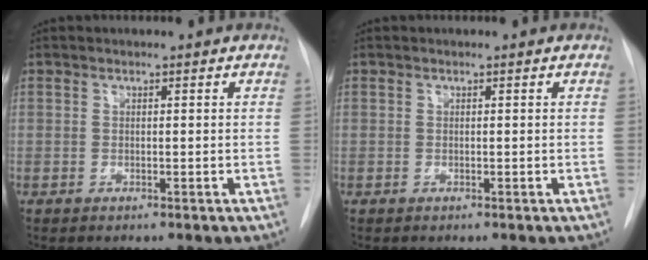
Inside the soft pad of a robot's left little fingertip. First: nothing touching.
{"total": 0.0}